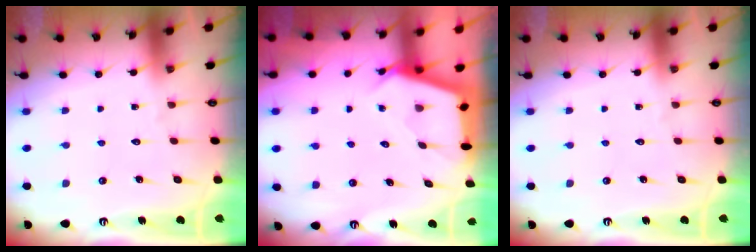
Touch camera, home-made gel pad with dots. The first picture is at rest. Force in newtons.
{"total": 2.9, "press": 2.9, "slide": 0.3}
{"total": 0.0}